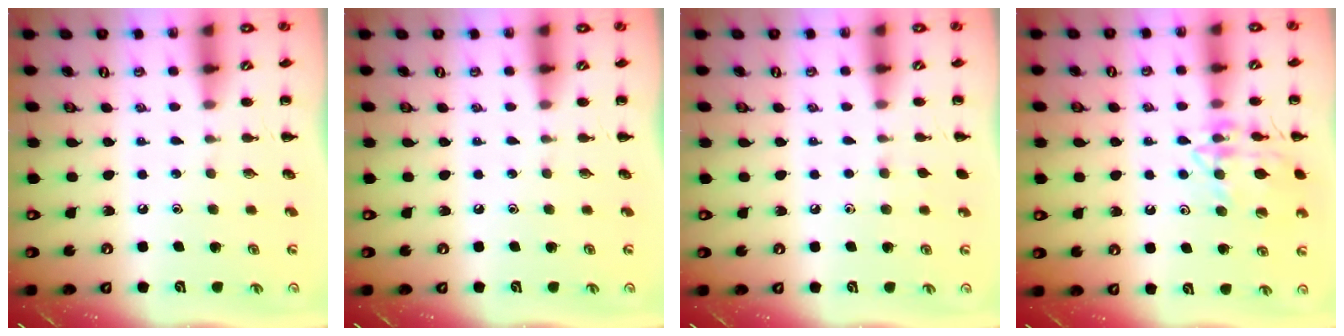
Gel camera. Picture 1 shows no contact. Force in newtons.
{"total": 0.0}
{"total": 3.7, "press": 3.5, "slide": 1.2}
{"total": 14.1, "press": 14.1, "slide": 1.0}